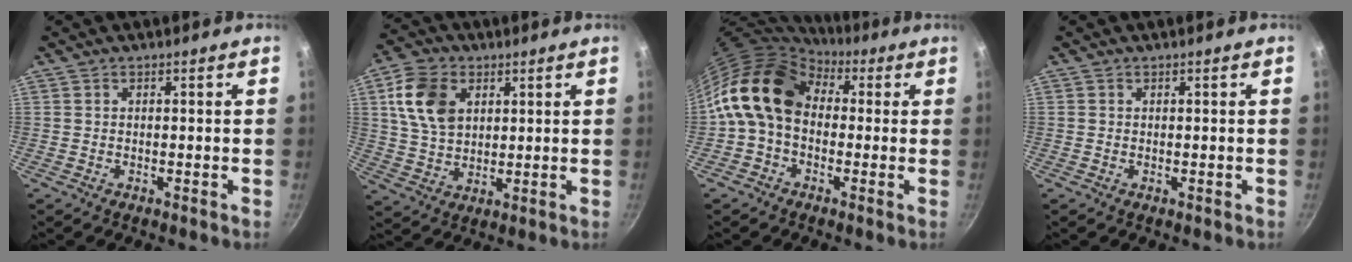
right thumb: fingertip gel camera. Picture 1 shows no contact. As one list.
[{"total": 11.4, "force": [3.5, 8.0, 7.3], "torque": [-0.117, -0.006, 0.066]}, {"total": 14.2, "force": [1.2, 10.5, 9.4], "torque": [-0.145, 0.031, -0.001]}, {"total": 0.0}]